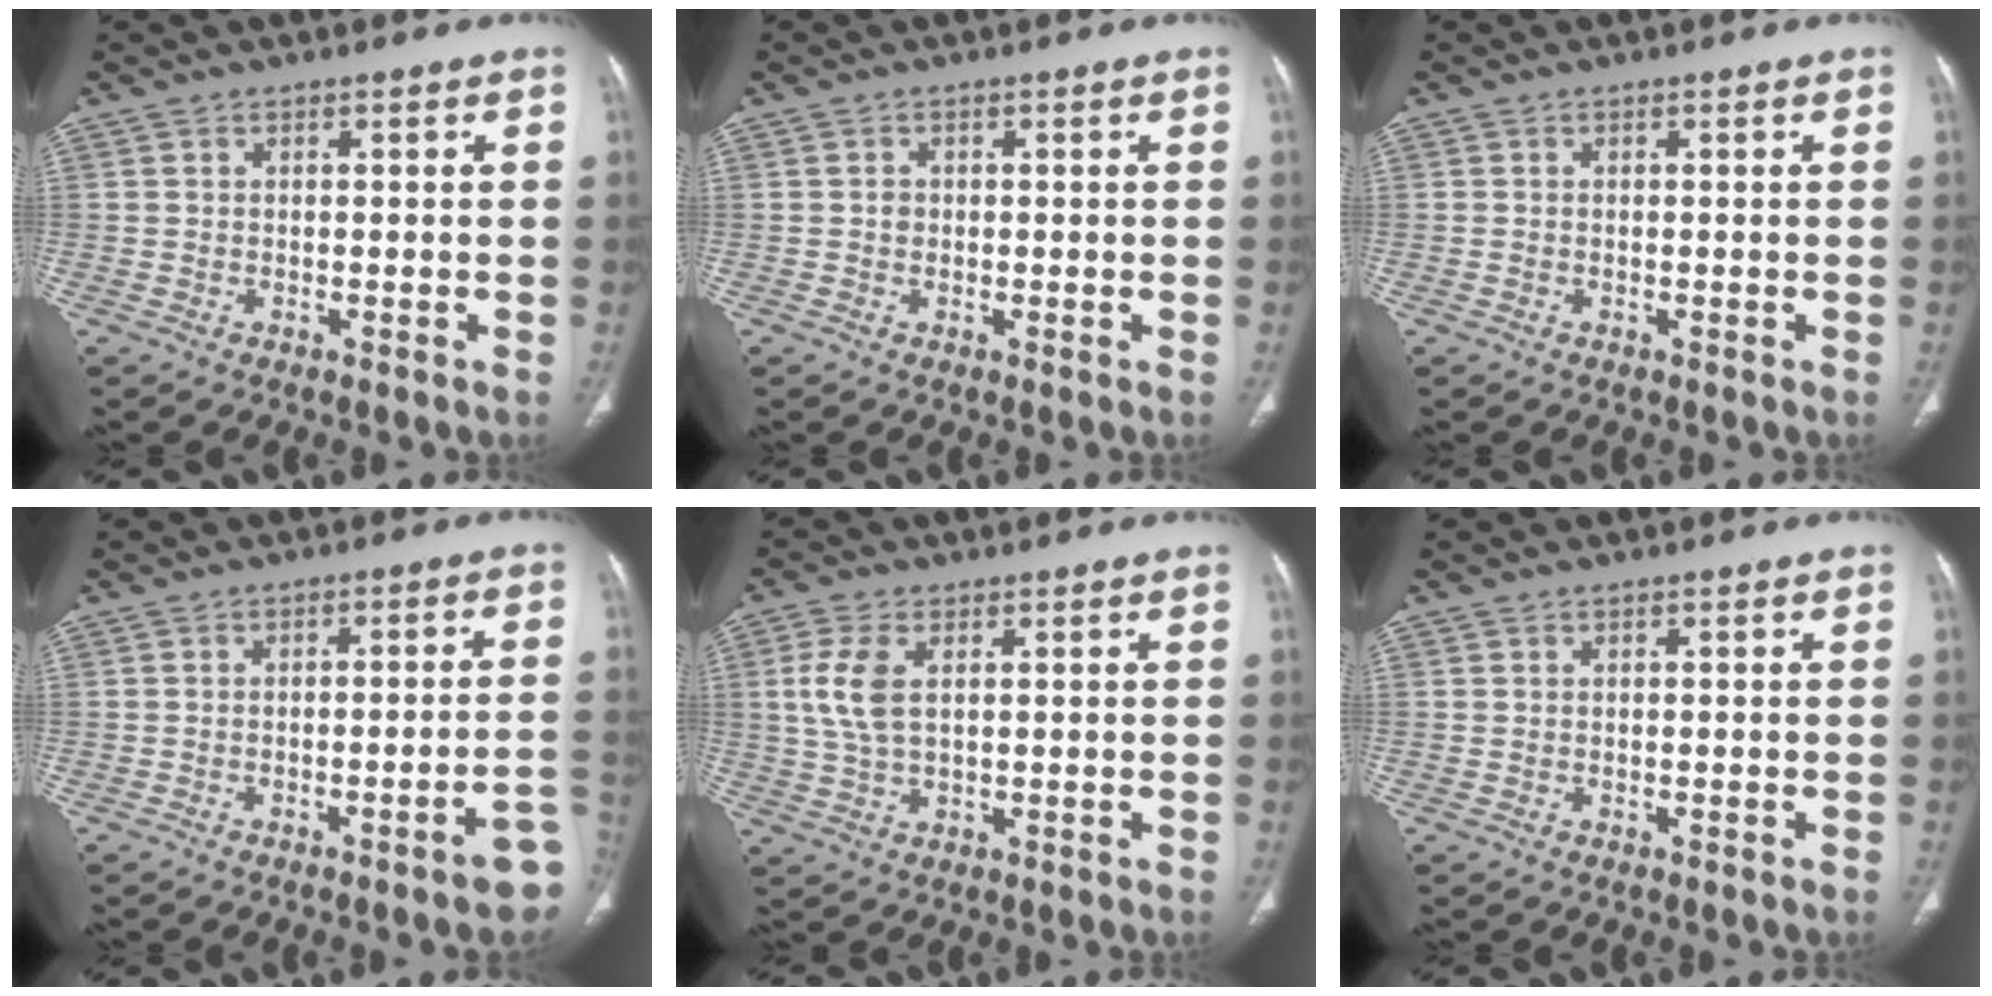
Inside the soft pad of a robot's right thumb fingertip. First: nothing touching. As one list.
[{"total": 1.1, "force": [-0.1, 1.0, 0.5], "torque": [0.002, 0.004, -0.003]}, {"total": 0.0}, {"total": 5.9, "force": [-3.3, 0.7, 4.9], "torque": [-0.053, 0.027, -0.038]}, {"total": 6.9, "force": [1.5, 3.7, 5.6], "torque": [-0.126, 0.003, 0.031]}, {"total": 0.0}]